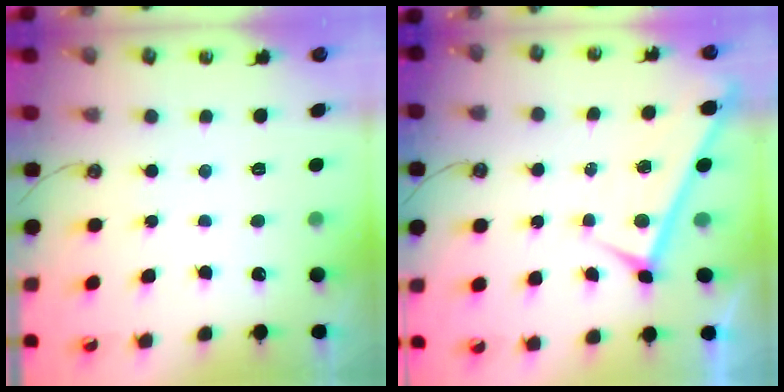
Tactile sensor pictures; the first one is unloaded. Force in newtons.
{"total": 0.0}